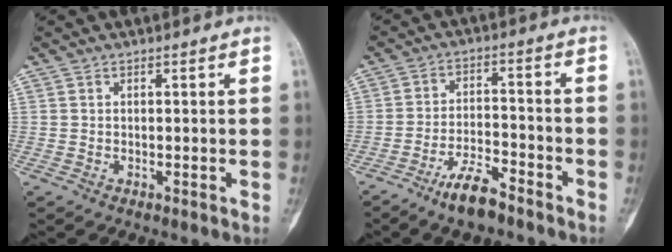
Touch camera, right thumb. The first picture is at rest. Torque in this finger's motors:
{"motor_torque": [0.64, 0.13, 0.32, -0.44, 0.11]}